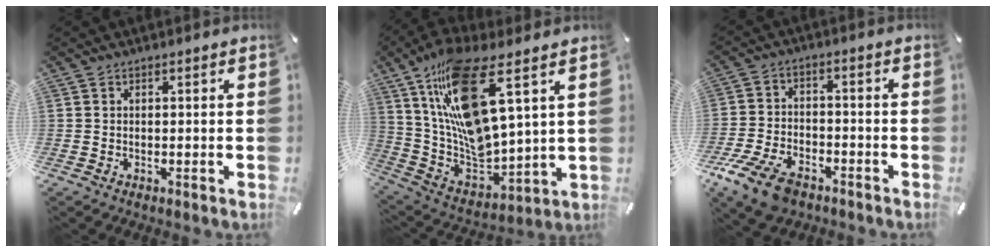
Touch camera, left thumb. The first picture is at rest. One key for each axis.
{"total": 19.4, "fx": 10.5, "fy": 6.4, "fz": 15.1, "tx": -0.318, "ty": -0.074, "tz": 0.172}
{"total": 10.7, "fx": -7.1, "fy": 5.7, "fz": 5.6, "tx": -0.116, "ty": 0.036, "tz": -0.132}